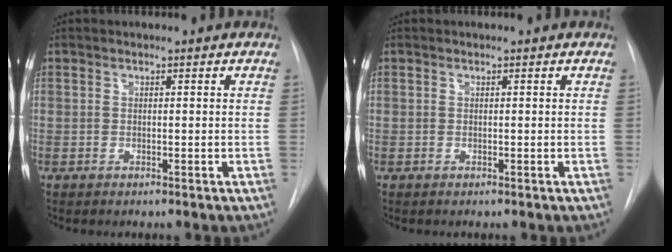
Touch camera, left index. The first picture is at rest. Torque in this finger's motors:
{"motor_torque": [-0.22, 0.17, 0.00, -0.01]}